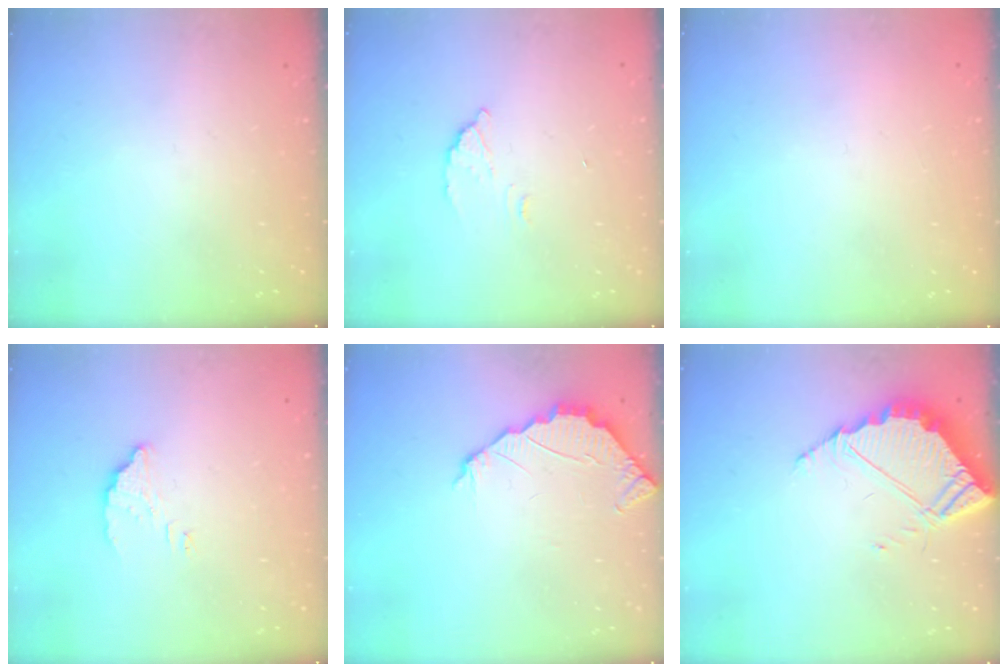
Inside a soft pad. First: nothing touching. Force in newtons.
{"total": 2.7, "press": 2.7, "slide": 0.1}
{"total": 2.1, "press": 2.1, "slide": 0.1}
{"total": 3.5, "press": 3.4, "slide": 0.4}
{"total": 2.4, "press": 2.4, "slide": 0.2}
{"total": 5.9, "press": 5.9, "slide": 0.4}